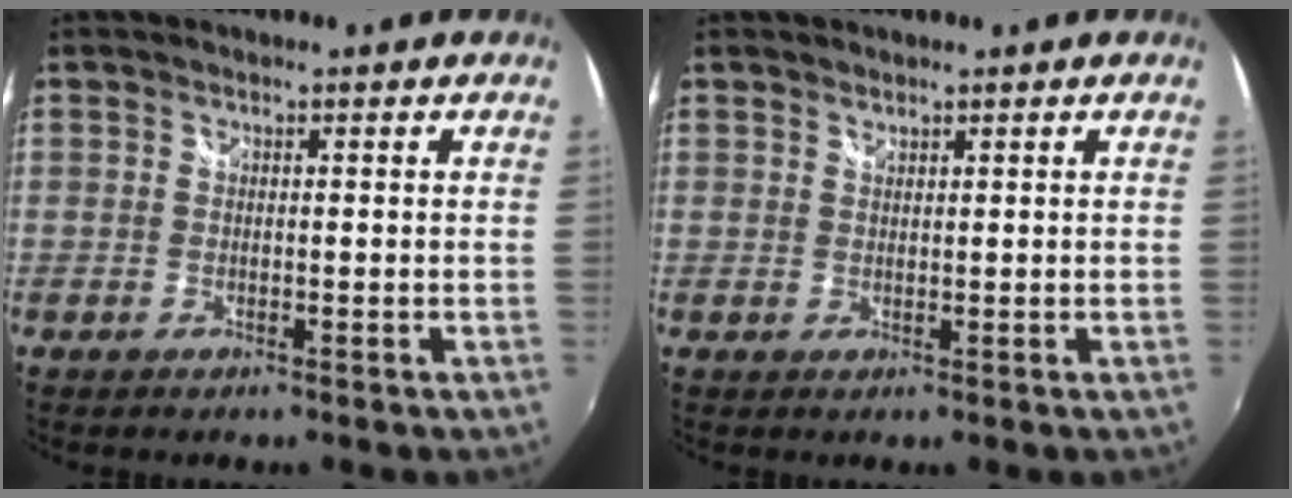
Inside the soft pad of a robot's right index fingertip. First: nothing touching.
{"total": 0.9, "force": [0.8, 0.2, 0.2], "torque": [-0.002, 0.001, 0.015]}